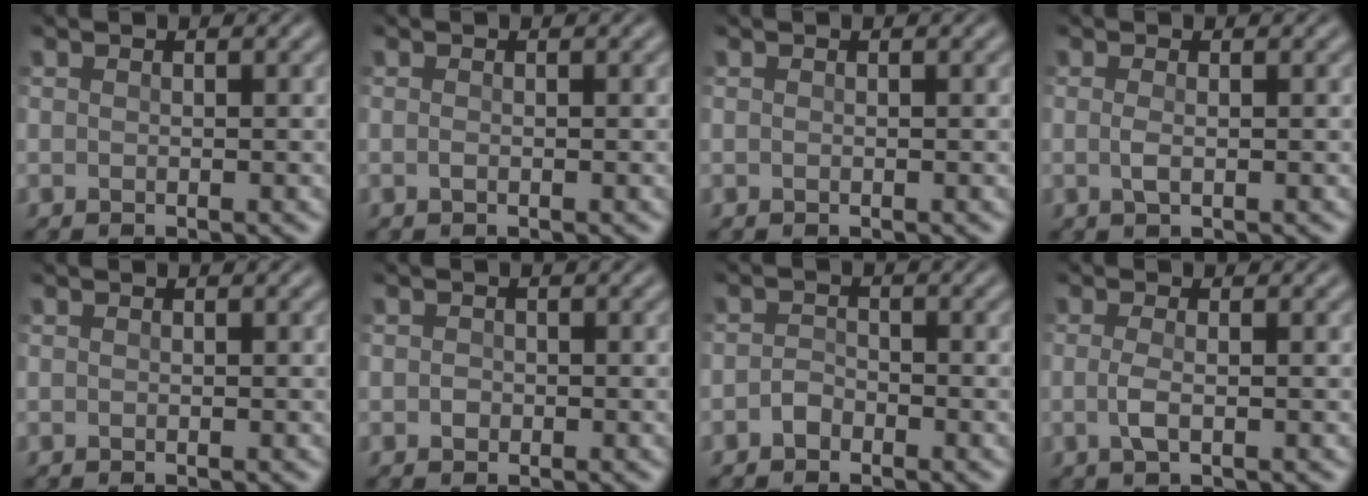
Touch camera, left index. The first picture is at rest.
{"total": 0.0}
{"total": 0.0}
{"total": 0.8, "force": [0.1, 0.2, 0.8], "torque": [-0.020, 0.003, 0.001]}
{"total": 0.0}
{"total": 0.6, "force": [-0.1, 0.6, 0.1], "torque": [0.000, 0.002, -0.004]}
{"total": 1.1, "force": [-0.8, 0.7, 0.3], "torque": [-0.005, 0.010, -0.017]}
{"total": 1.5, "force": [-0.1, 0.4, 1.4], "torque": [-0.033, 0.003, -0.006]}